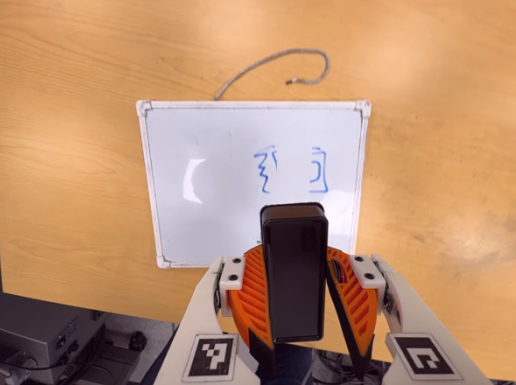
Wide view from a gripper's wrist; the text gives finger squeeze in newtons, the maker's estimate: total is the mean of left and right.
{"total": 5.7, "left": 6.6, "right": 4.9}